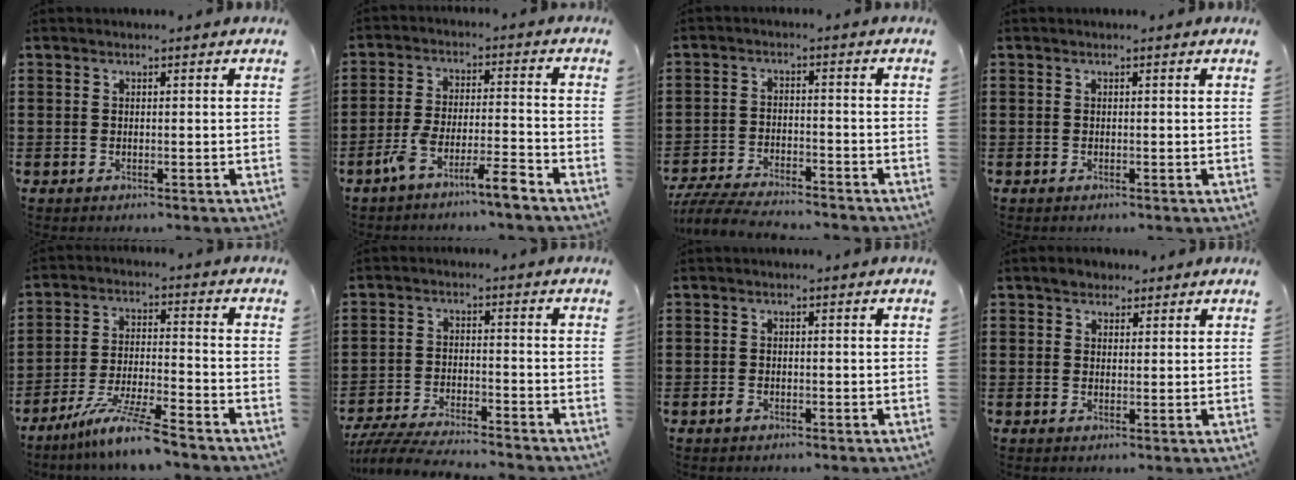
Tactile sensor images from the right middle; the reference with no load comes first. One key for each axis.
{"total": 6.8, "fx": -5.4, "fy": 0.2, "fz": 4.1, "tx": -0.093, "ty": -0.010, "tz": -0.106}
{"total": 5.6, "fx": -5.4, "fy": 0.5, "fz": 1.5, "tx": -0.040, "ty": -0.002, "tz": -0.110}
{"total": 0.0}
{"total": 8.4, "fx": -7.0, "fy": -0.4, "fz": 4.6, "tx": -0.096, "ty": -0.012, "tz": -0.136}
{"total": 5.4, "fx": -5.2, "fy": 0.2, "fz": 1.6, "tx": -0.044, "ty": -0.008, "tz": -0.107}
{"total": 1.0, "fx": -0.6, "fy": 0.6, "fz": 0.6, "tx": -0.019, "ty": -0.005, "tz": -0.014}
{"total": 2.1, "fx": 1.6, "fy": 1.3, "fz": 0.0, "tx": 0.003, "ty": 0.003, "tz": 0.031}